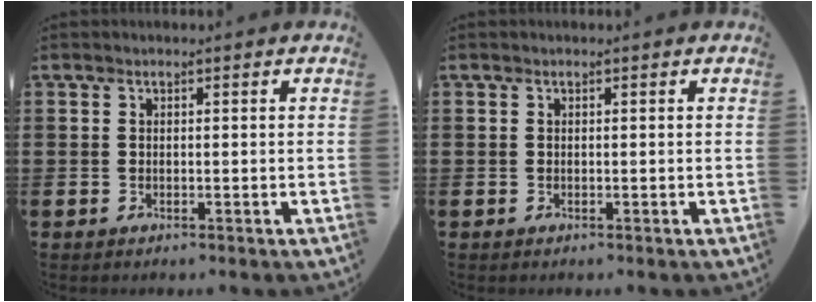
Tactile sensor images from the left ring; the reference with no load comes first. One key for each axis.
{"total": 0.0}